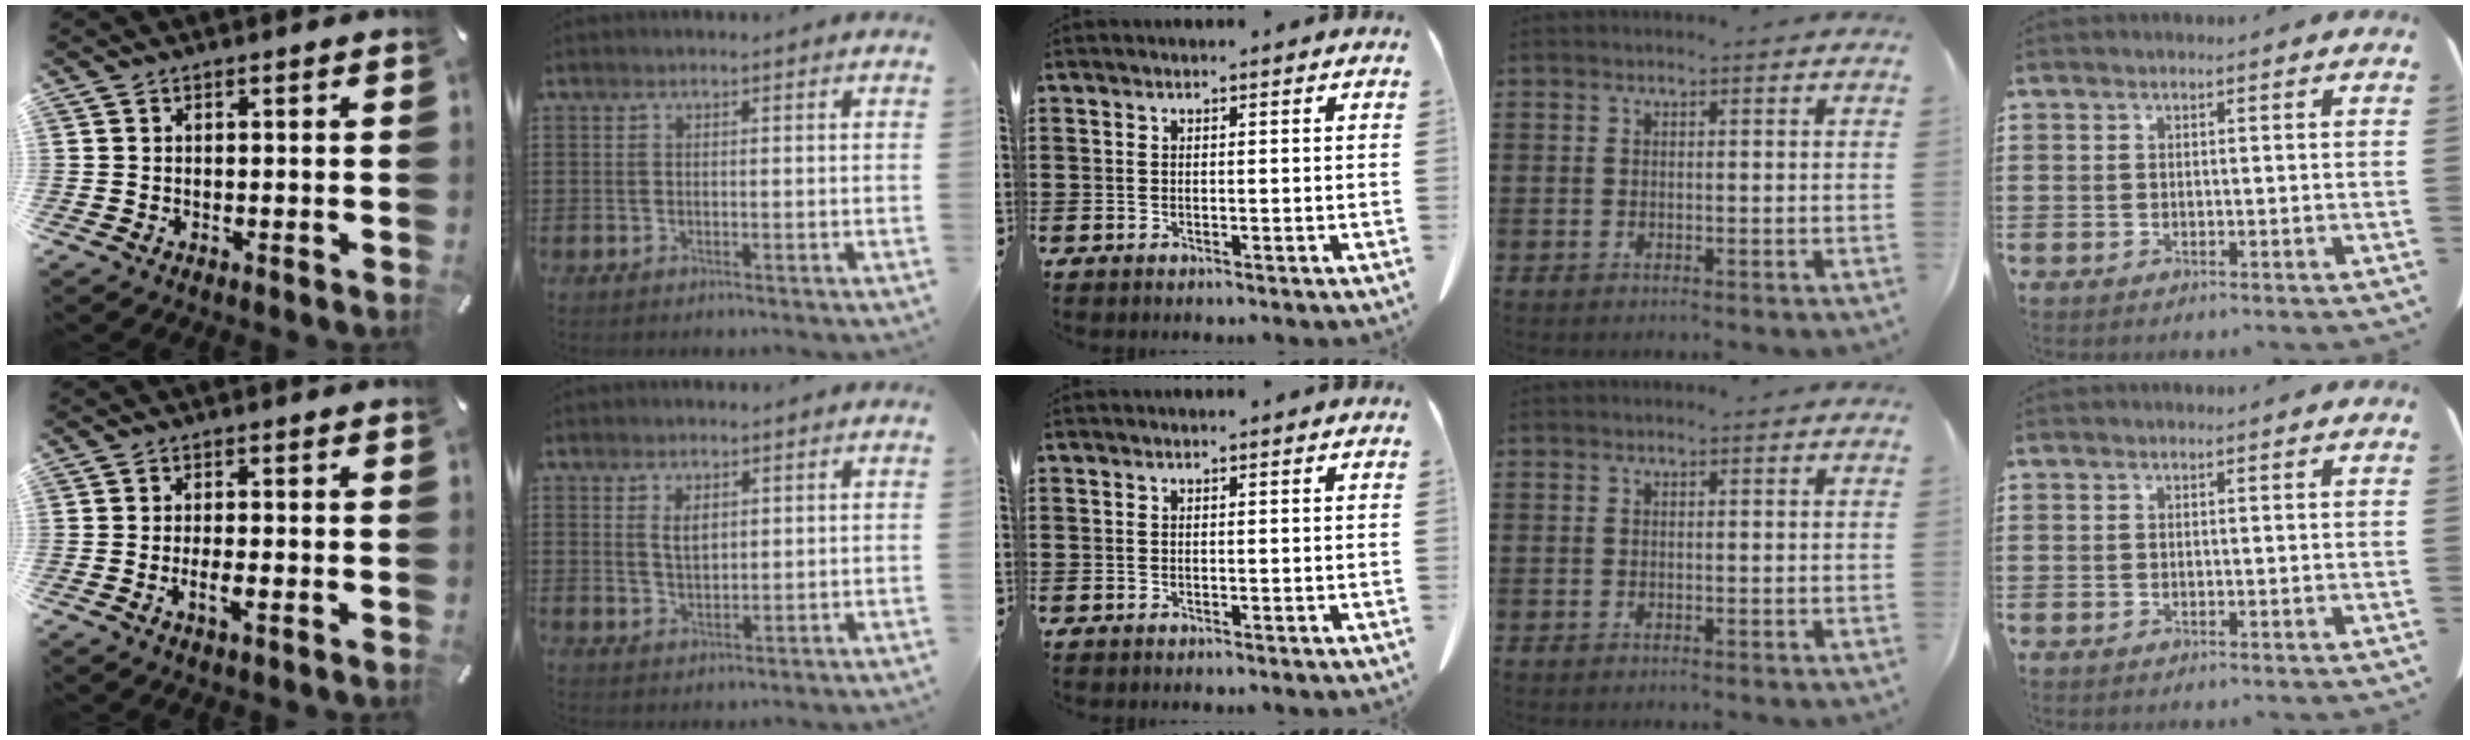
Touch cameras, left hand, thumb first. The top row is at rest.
{"thumb": {"total": 3.8, "force": [-1.2, 0.8, 3.5], "torque": [-0.064, -0.001, -0.022]}, "index": {"total": 2.7, "force": [1.1, 1.4, 2.0], "torque": [-0.035, 0.002, 0.018]}}